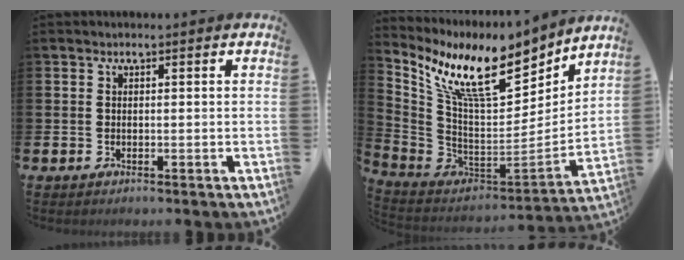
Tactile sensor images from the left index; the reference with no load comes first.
{"total": 12.1, "force": [8.8, 3.9, 7.2], "torque": [-0.171, -0.051, 0.157]}